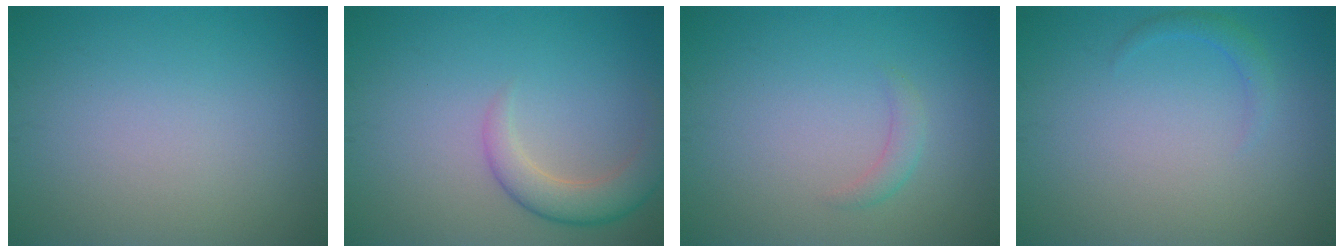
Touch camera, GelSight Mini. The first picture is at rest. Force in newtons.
{"total": 3.4, "press": 3.4, "slide": 0.2}
{"total": 1.2, "press": 1.2, "slide": 0.1}
{"total": 1.1, "press": 1.1, "slide": 0.1}